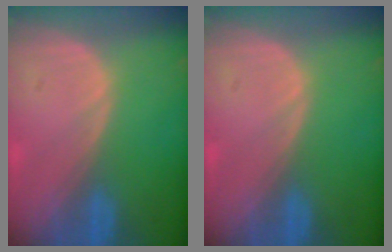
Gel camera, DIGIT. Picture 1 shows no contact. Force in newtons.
{"total": 0.0}